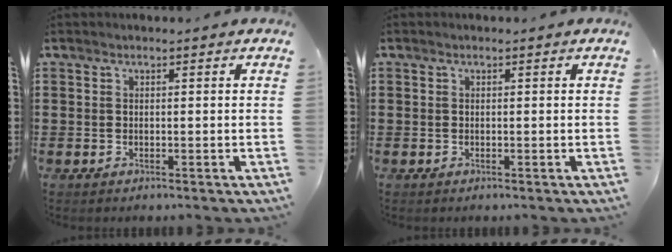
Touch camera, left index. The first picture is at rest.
{"total": 0.0}